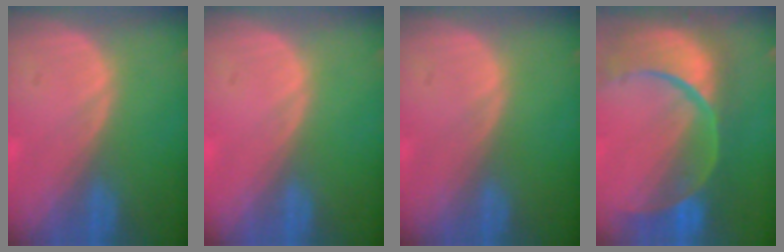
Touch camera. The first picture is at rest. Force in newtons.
{"total": 0.0}
{"total": 0.0}
{"total": 13.8, "press": 11.0, "slide": 8.4}